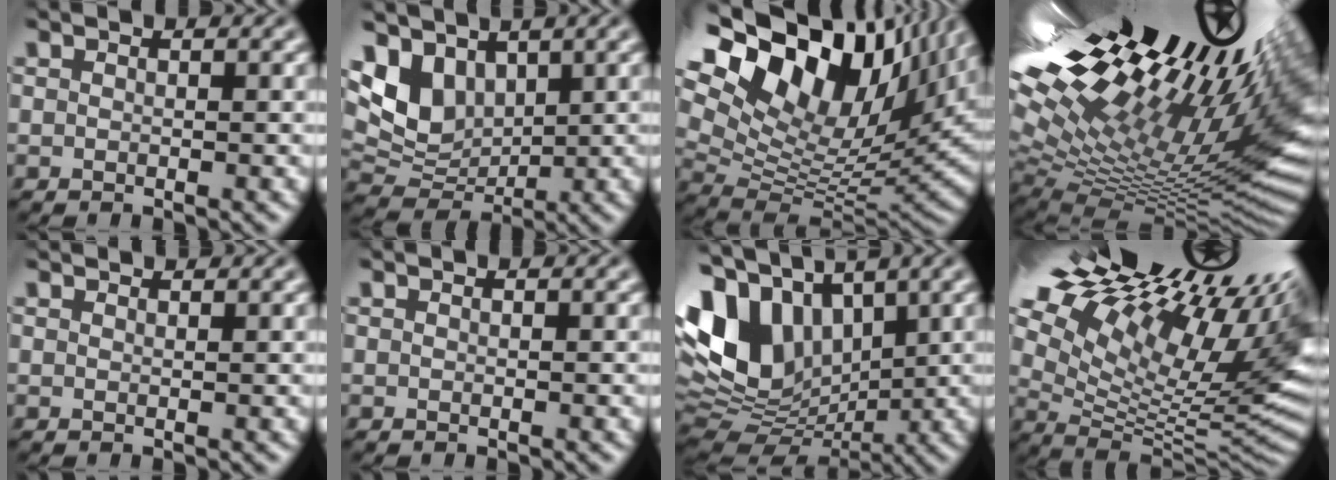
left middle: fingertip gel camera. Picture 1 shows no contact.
{"total": 5.4, "force": [2.5, 3.7, 3.0], "torque": [-0.064, -0.008, 0.051]}
{"total": 20.1, "force": [10.5, 10.6, 13.5], "torque": [-0.233, 0.057, 0.168]}
{"total": 19.6, "force": [8.8, 5.8, 16.5], "torque": [-0.219, 0.013, 0.166]}
{"total": 1.1, "force": [1.0, 0.1, 0.2], "torque": [-0.006, -0.004, 0.013]}
{"total": 0.0}
{"total": 13.6, "force": [3.6, 8.9, 9.7], "torque": [-0.225, 0.010, 0.065]}
{"total": 19.0, "force": [11.1, 7.2, 13.6], "torque": [-0.233, 0.038, 0.212]}